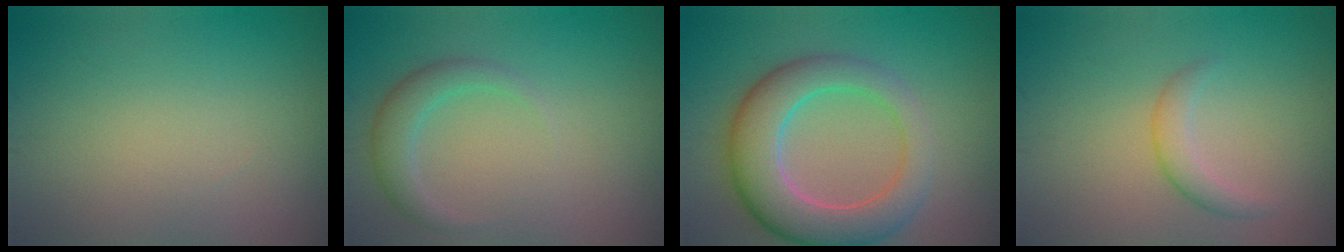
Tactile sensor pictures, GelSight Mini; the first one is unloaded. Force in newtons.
{"total": 2.4, "press": 2.4, "slide": 0.1}
{"total": 7.7, "press": 7.7, "slide": 0.5}
{"total": 1.9, "press": 1.9, "slide": 0.1}